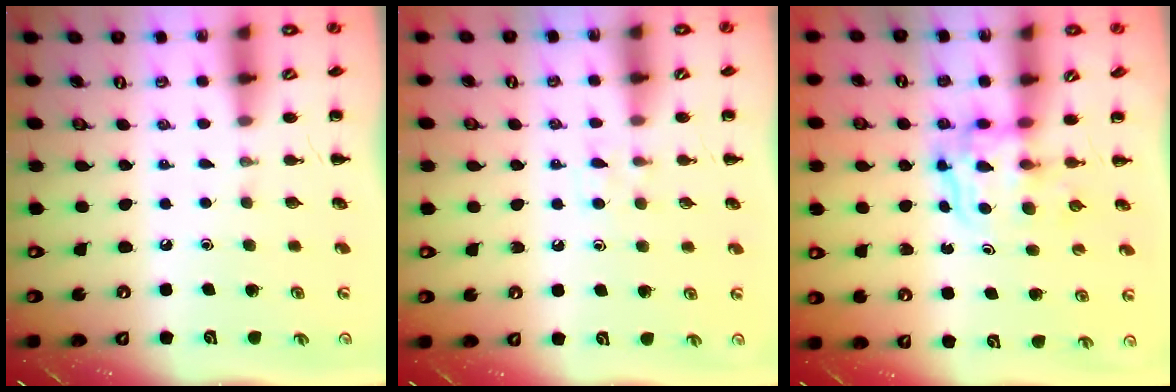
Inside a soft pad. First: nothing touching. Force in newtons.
{"total": 4.4, "press": 4.1, "slide": 1.6}
{"total": 3.4, "press": 3.4, "slide": 0.2}